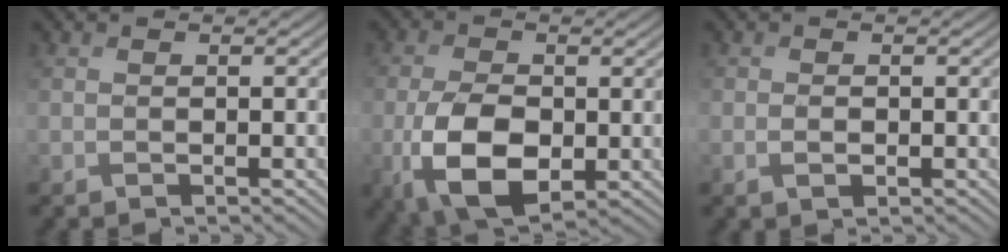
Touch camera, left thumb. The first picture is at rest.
{"total": 9.6, "force": [-2.6, 5.4, 7.6], "torque": [-0.166, -0.016, -0.052]}
{"total": 0.9, "force": [-0.4, 0.6, 0.5], "torque": [-0.010, -0.003, -0.006]}